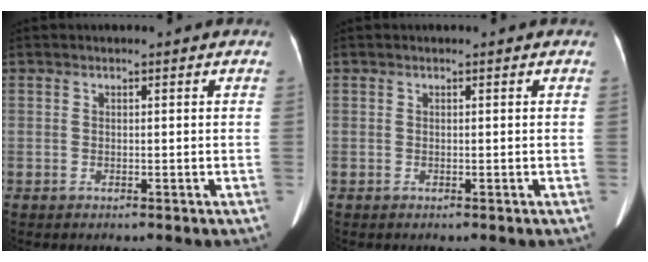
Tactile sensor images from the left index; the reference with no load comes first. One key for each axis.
{"total": 0.0}